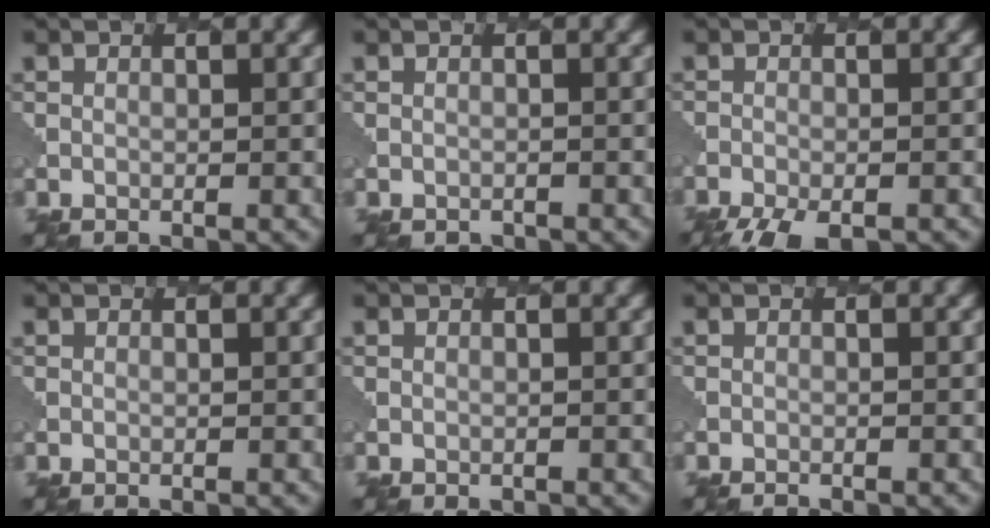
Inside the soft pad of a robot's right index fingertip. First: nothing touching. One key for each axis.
{"total": 0.7, "fx": -0.5, "fy": 0.4, "fz": -0.3, "tx": 0.002, "ty": -0.004, "tz": -0.006}
{"total": 5.3, "fx": -4.4, "fy": 1.4, "fz": 2.7, "tx": -0.049, "ty": -0.023, "tz": -0.073}
{"total": 0.0}
{"total": 0.6, "fx": -0.4, "fy": 0.4, "fz": 0.2, "tx": -0.003, "ty": -0.001, "tz": -0.002}
{"total": 0.9, "fx": -0.9, "fy": 0.2, "fz": 0.1, "tx": 0.007, "ty": 0.003, "tz": -0.010}